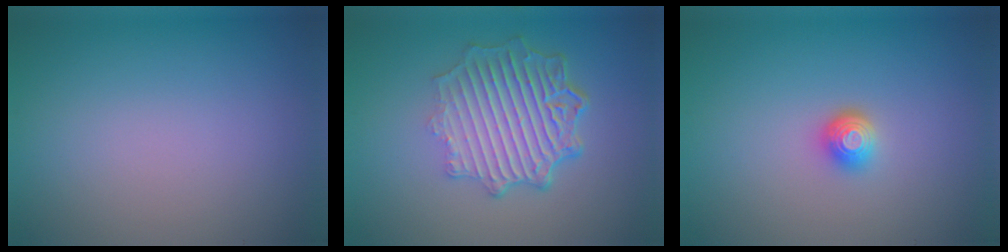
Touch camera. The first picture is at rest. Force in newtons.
{"total": 7.3, "press": 5.2, "slide": 5.1}
{"total": 1.7, "press": 1.3, "slide": 1.1}